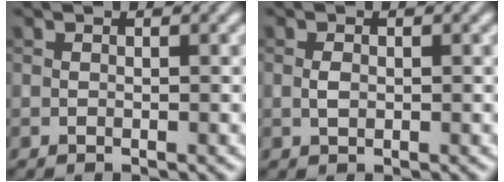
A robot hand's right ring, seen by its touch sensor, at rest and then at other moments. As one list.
[{"total": 1.1, "force": [0.0, 0.7, 0.8], "torque": [-0.020, 0.000, 0.000]}]